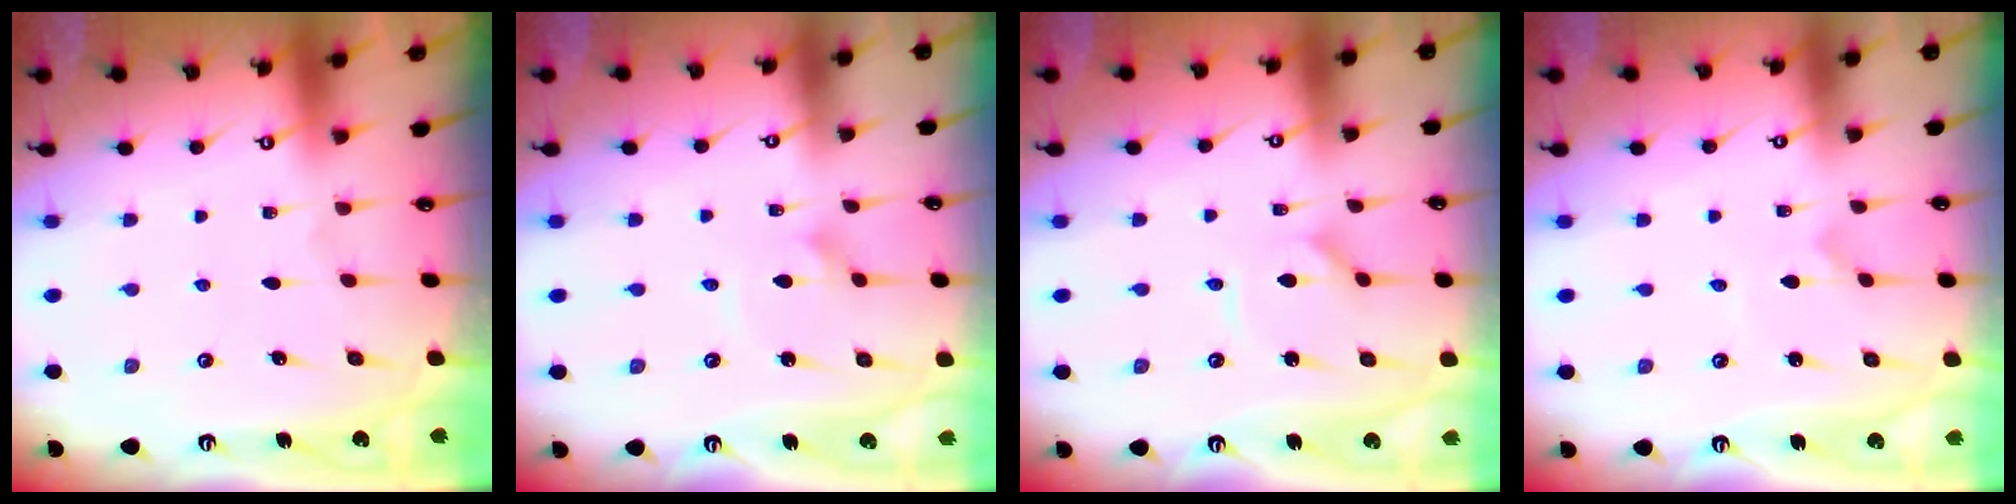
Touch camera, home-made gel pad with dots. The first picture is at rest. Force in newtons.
{"total": 1.5, "press": 1.5, "slide": 0.1}
{"total": 1.8, "press": 1.7, "slide": 0.2}
{"total": 0.0}